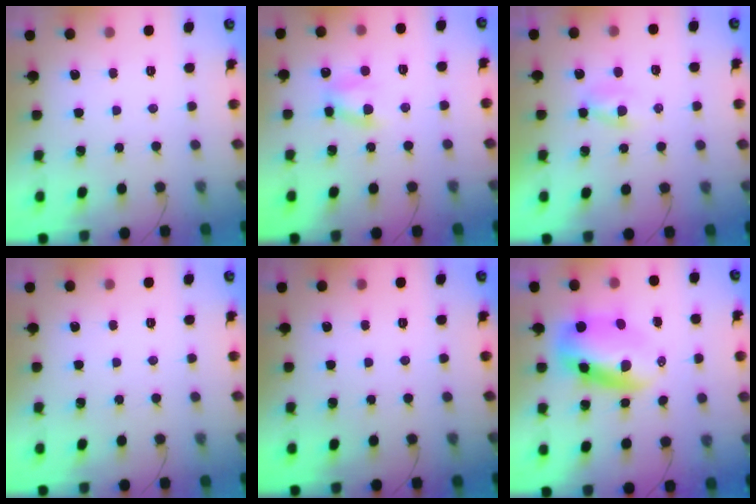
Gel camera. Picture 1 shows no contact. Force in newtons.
{"total": 6.4, "press": 6.2, "slide": 1.5}
{"total": 1.4, "press": 1.3, "slide": 0.7}
{"total": 0.0}
{"total": 0.0}
{"total": 8.5, "press": 8.3, "slide": 2.0}